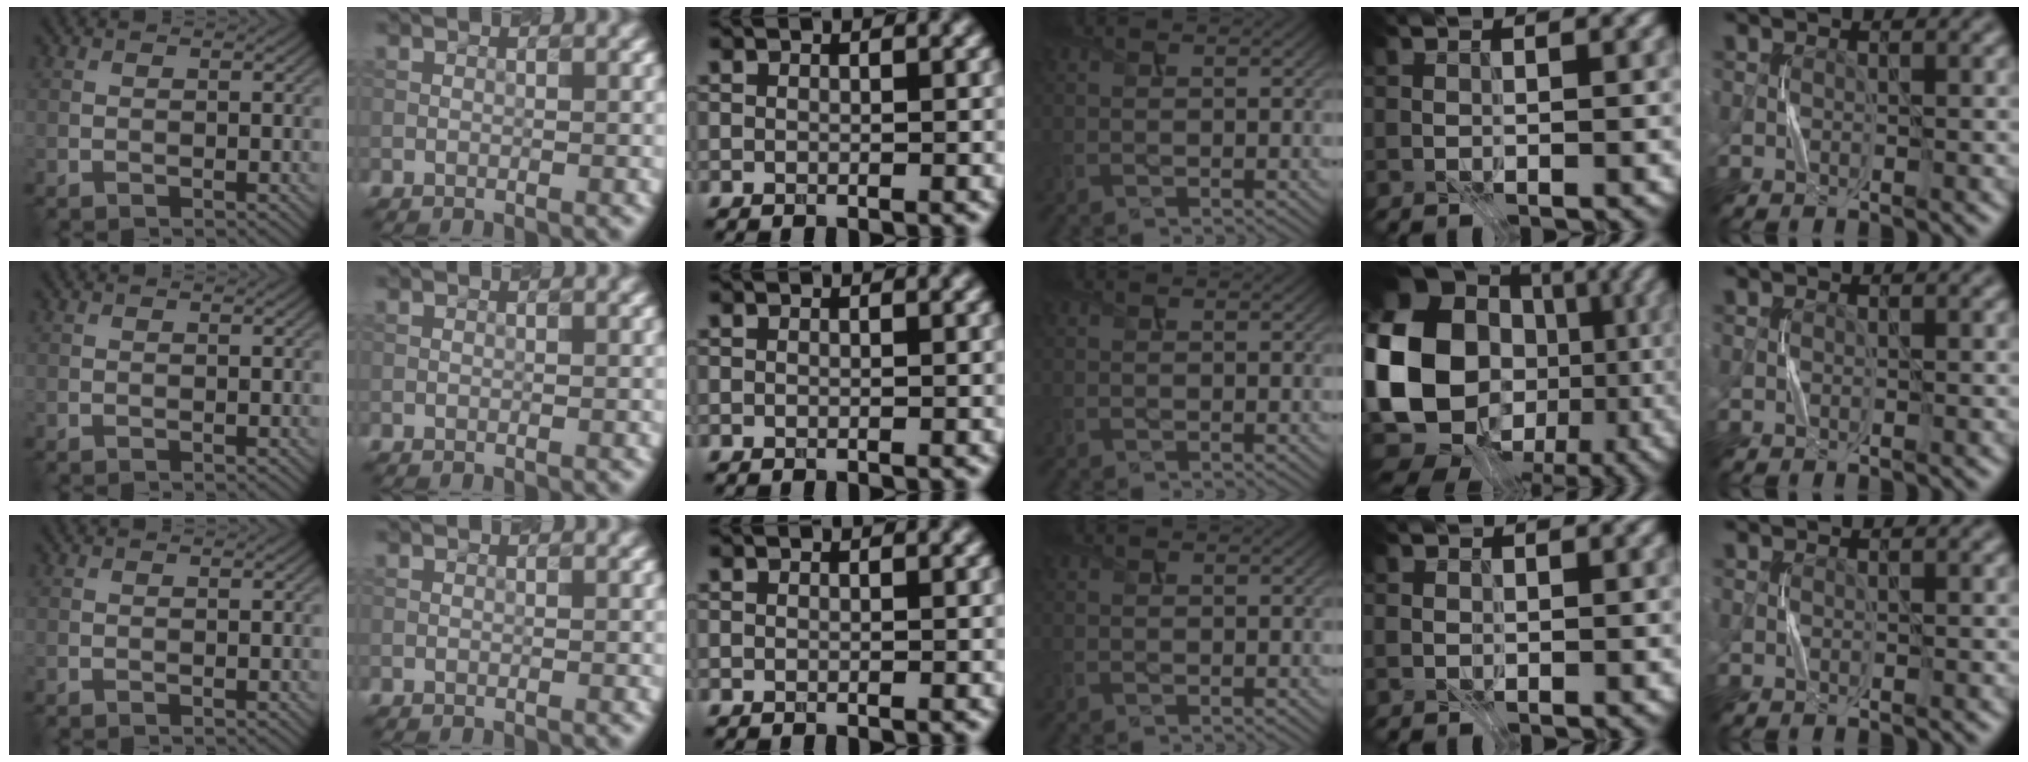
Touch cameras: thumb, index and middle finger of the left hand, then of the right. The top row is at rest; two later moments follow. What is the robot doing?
{"motion": "press", "object": "sticker"}